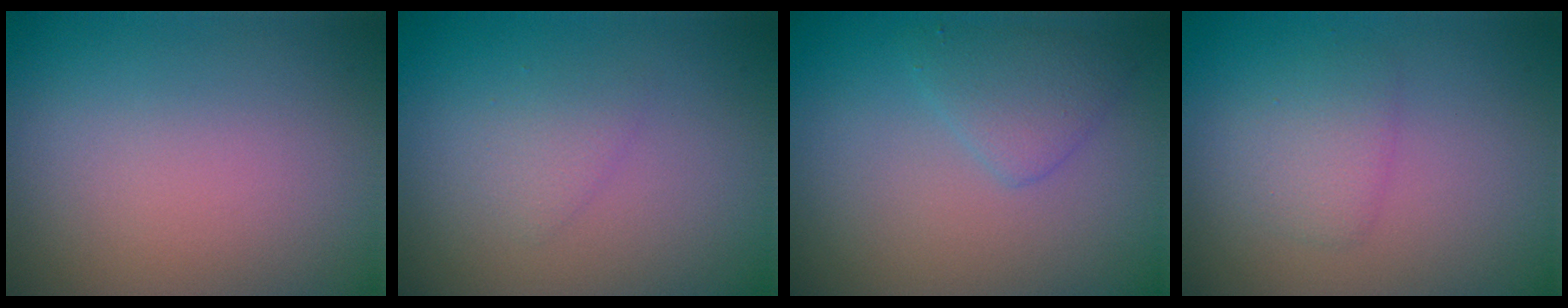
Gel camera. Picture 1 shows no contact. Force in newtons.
{"total": 1.3, "press": 1.3, "slide": 0.1}
{"total": 2.1, "press": 2.1, "slide": 0.0}
{"total": 2.1, "press": 2.1, "slide": 0.1}